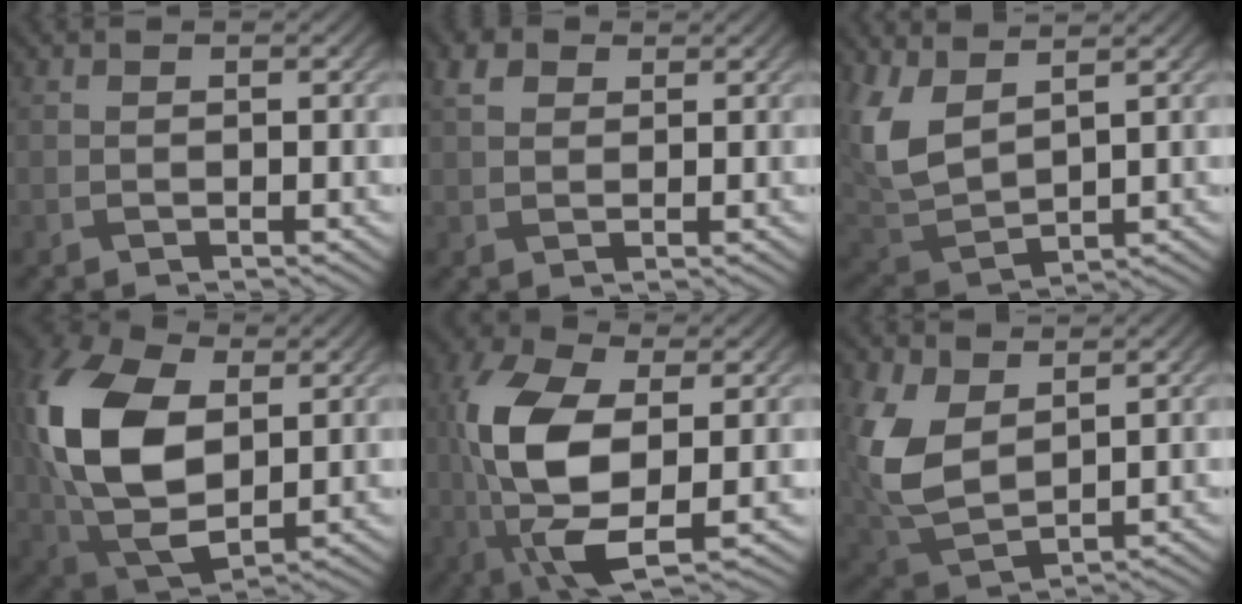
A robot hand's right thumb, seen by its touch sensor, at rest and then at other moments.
{"total": 2.8, "force": [1.4, 1.9, 1.4], "torque": [-0.034, 0.007, 0.024]}
{"total": 8.5, "force": [4.2, 4.1, 6.1], "torque": [-0.167, 0.003, 0.085]}
{"total": 16.8, "force": [2.6, 10.4, 13.0], "torque": [-0.320, 0.016, 0.047]}
{"total": 14.4, "force": [-0.4, 7.2, 12.4], "torque": [-0.282, 0.006, -0.013]}
{"total": 10.1, "force": [3.3, 6.2, 7.3], "torque": [-0.213, -0.005, 0.074]}